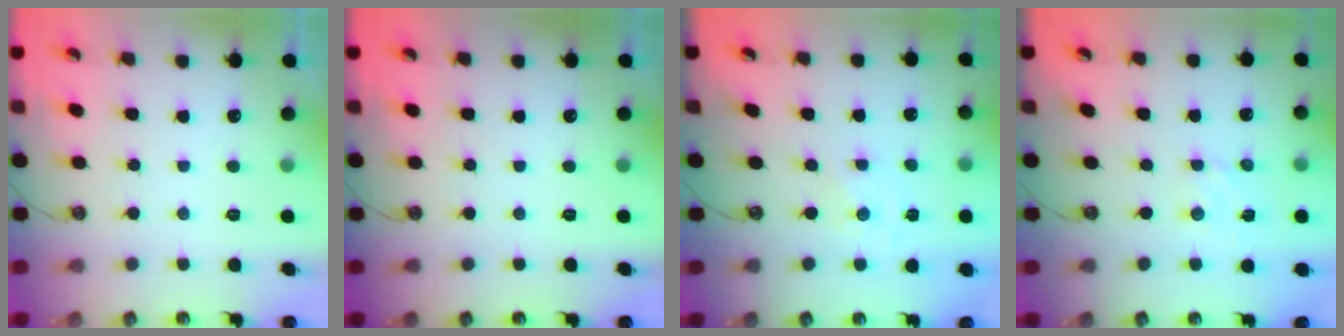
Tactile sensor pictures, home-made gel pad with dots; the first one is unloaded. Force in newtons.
{"total": 0.0}
{"total": 0.0}
{"total": 1.8, "press": 1.8, "slide": 0.3}